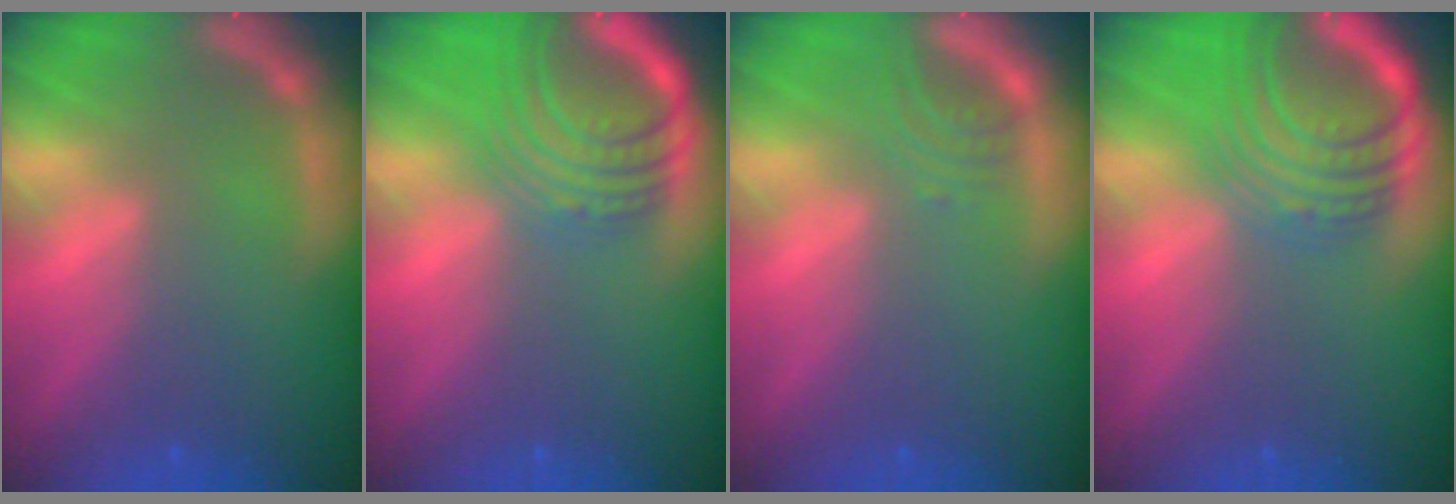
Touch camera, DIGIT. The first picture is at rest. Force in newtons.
{"total": 8.5}
{"total": 2.0}
{"total": 9.5}